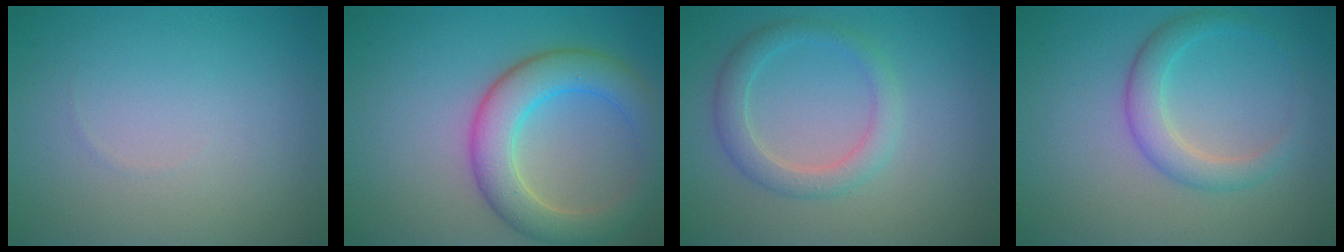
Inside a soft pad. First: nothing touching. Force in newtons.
{"total": 6.1, "press": 6.1, "slide": 0.2}
{"total": 2.8, "press": 2.8, "slide": 0.1}
{"total": 2.9, "press": 2.9, "slide": 0.1}